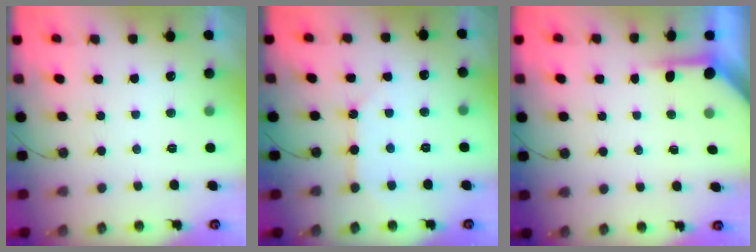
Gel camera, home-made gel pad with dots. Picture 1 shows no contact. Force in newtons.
{"total": 5.6, "press": 5.6, "slide": 0.5}
{"total": 4.0, "press": 4.0, "slide": 0.3}